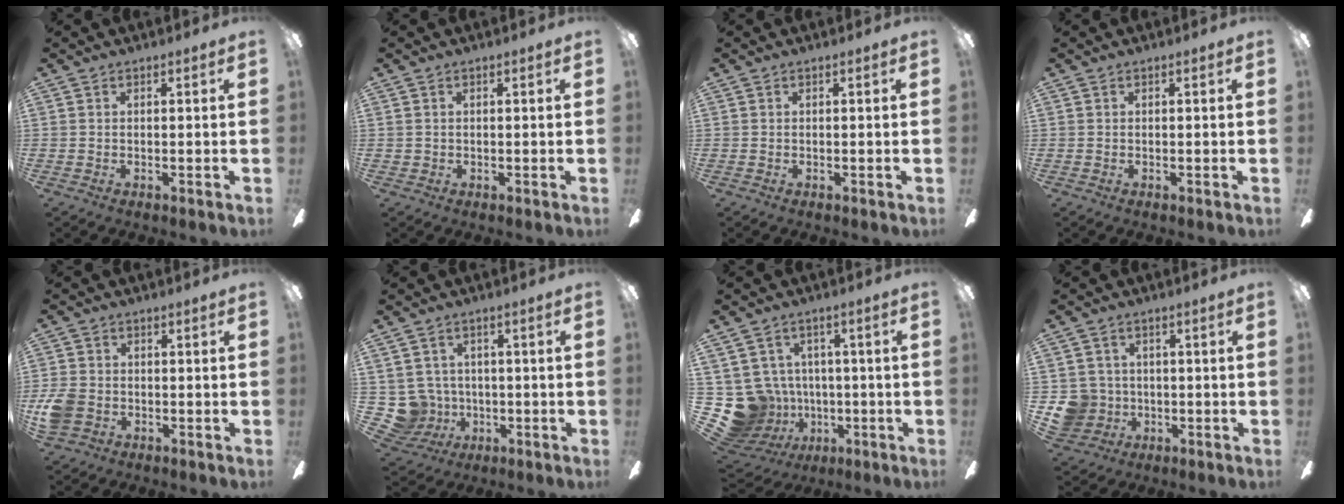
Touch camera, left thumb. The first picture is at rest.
{"total": 0.8, "force": [0.3, 0.8, 0.1], "torque": [-0.001, 0.006, 0.003]}
{"total": 0.0}
{"total": 0.0}
{"total": 6.1, "force": [-1.6, 5.0, 3.1], "torque": [-0.069, 0.012, -0.031]}
{"total": 7.6, "force": [0.2, 7.5, 1.3], "torque": [-0.074, -0.005, 0.009]}
{"total": 13.0, "force": [-1.5, 12.4, 3.6], "torque": [-0.121, -0.002, -0.004]}
{"total": 7.5, "force": [-0.5, 7.3, 1.3], "torque": [-0.052, 0.004, -0.004]}